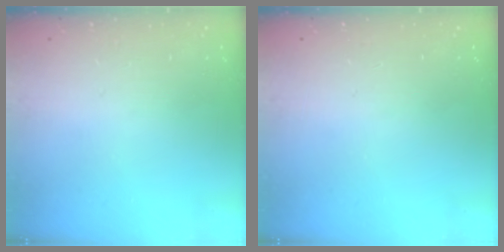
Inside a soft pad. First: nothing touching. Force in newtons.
{"total": 0.0}